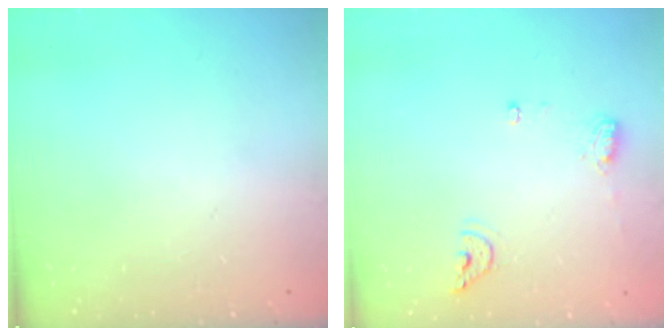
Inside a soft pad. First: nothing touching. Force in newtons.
{"total": 7.9, "press": 7.8, "slide": 1.1}